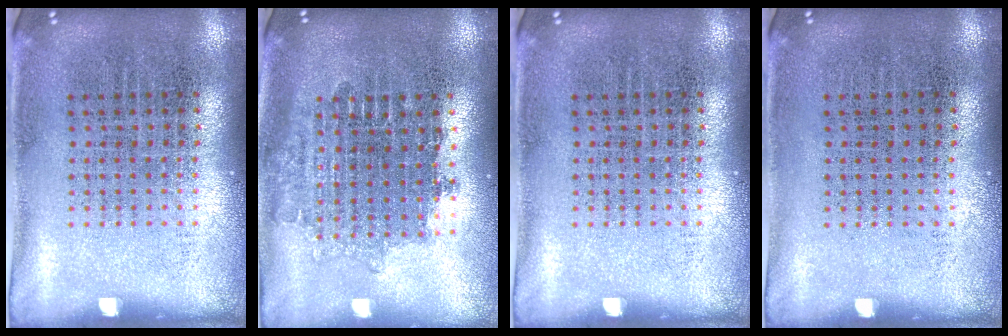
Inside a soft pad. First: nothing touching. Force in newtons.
{"total": 1.7, "press": 1.4, "slide": 1.0}
{"total": 0.0}
{"total": 0.0}